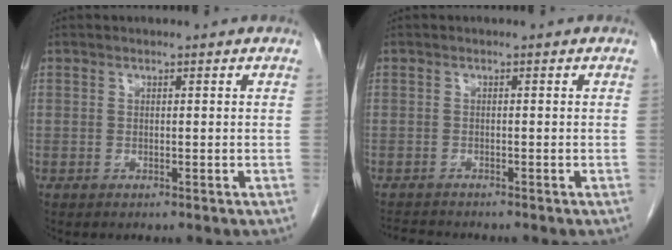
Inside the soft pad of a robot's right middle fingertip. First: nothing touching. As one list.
[{"total": 2.2, "force": [-2.2, -0.1, 0.3], "torque": [-0.007, -0.012, -0.039]}]